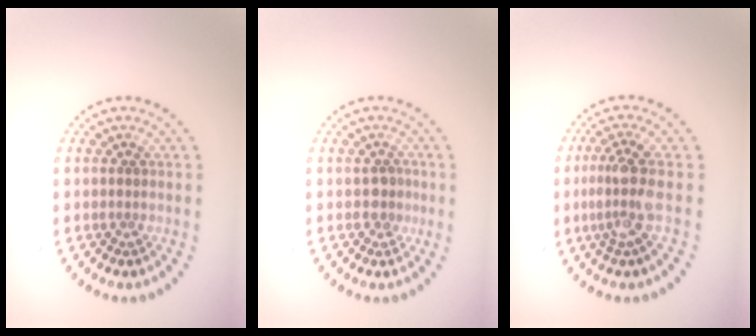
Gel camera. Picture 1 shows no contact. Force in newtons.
{"total": 1.4, "press": 1.2, "slide": 0.7}
{"total": 3.3, "press": 2.5, "slide": 2.1}